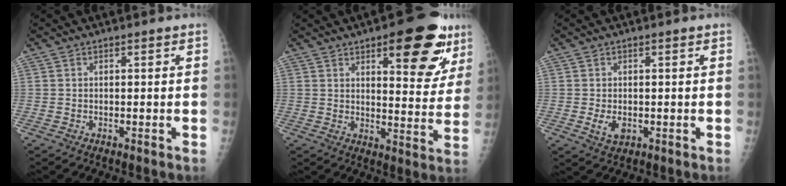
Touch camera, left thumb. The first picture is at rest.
{"total": 16.9, "force": [8.8, 6.5, 12.9], "torque": [-0.115, -0.040, 0.114]}
{"total": 3.1, "force": [-0.5, 2.1, 2.3], "torque": [-0.038, -0.005, -0.003]}